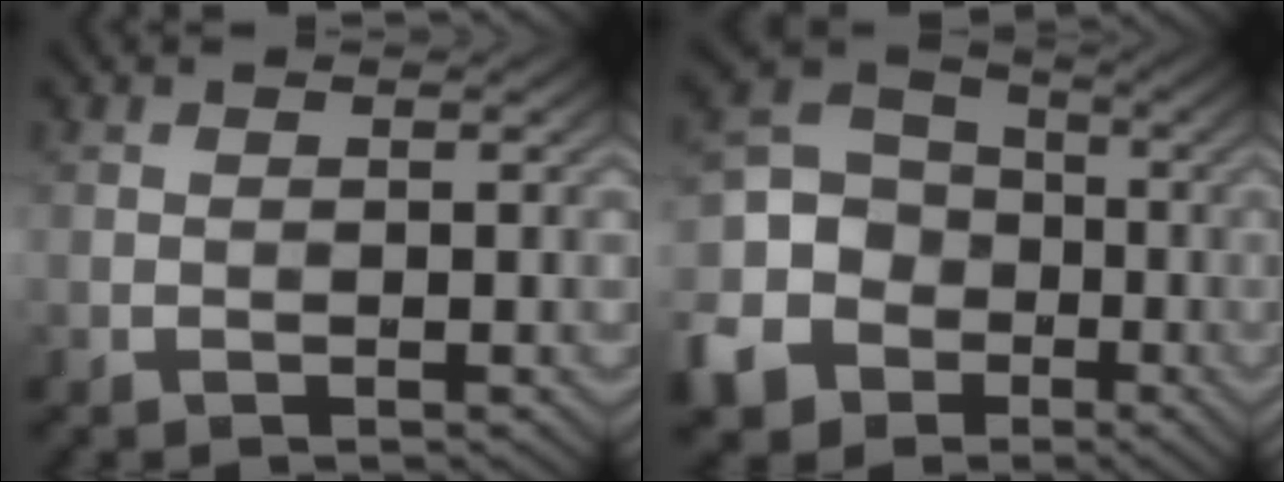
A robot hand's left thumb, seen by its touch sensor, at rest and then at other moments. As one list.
[{"total": 13.8, "force": [-5.7, 11.3, 5.4], "torque": [-0.176, -0.048, -0.126]}]